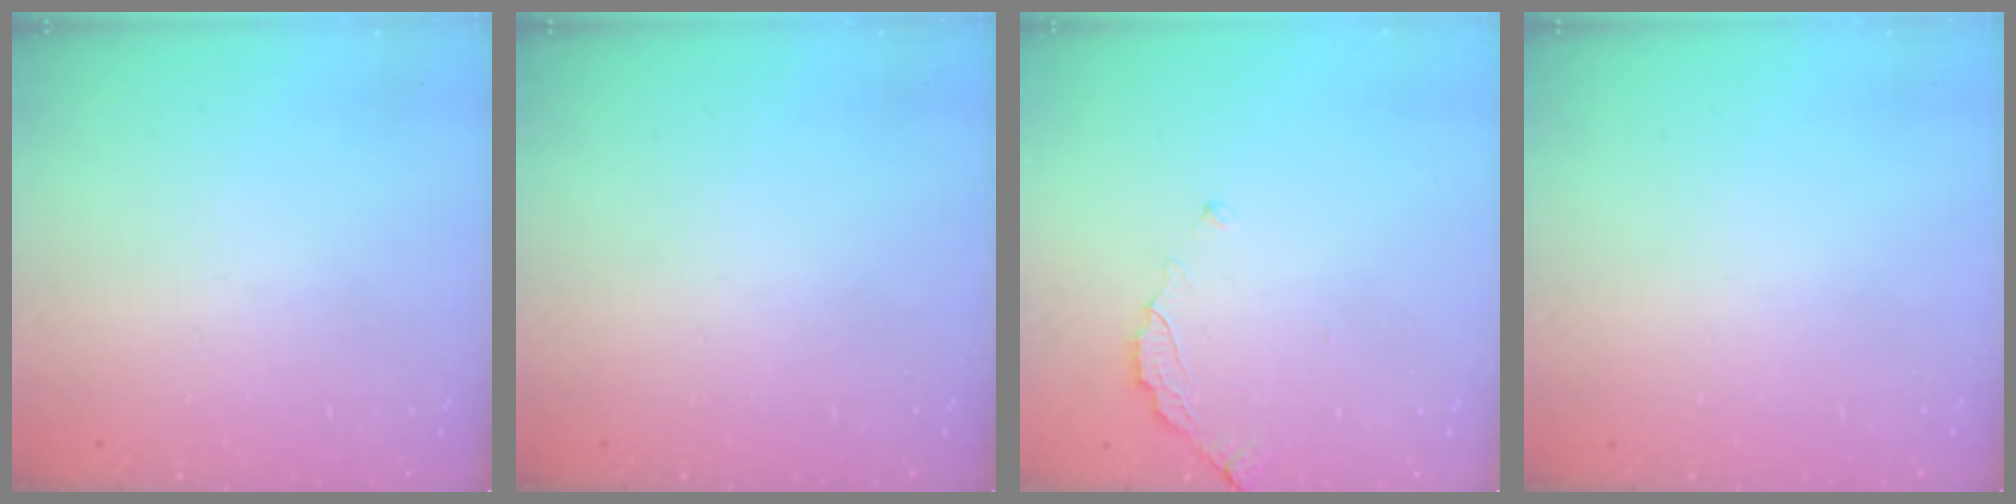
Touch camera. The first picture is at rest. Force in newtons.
{"total": 0.0}
{"total": 3.0, "press": 3.0, "slide": 0.3}
{"total": 0.0}